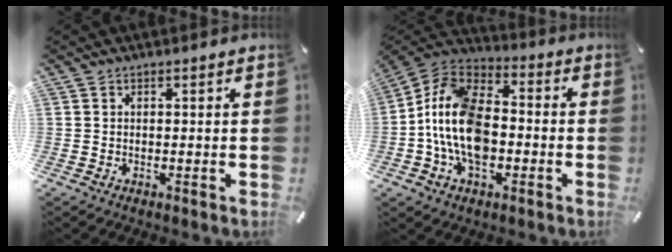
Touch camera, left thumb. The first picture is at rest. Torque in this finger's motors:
{"motor_torque": [0.93, 3.58, 0.55, 0.06, 0.79]}